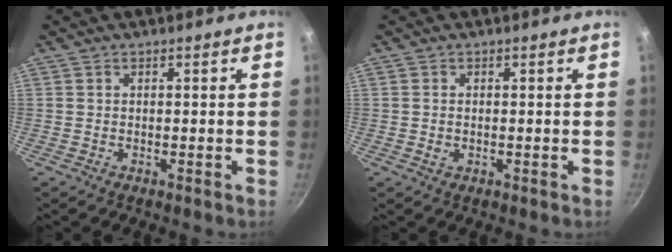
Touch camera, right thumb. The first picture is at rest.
{"total": 1.3, "force": [-0.1, 0.9, 0.9], "torque": [-0.017, 0.000, -0.002]}